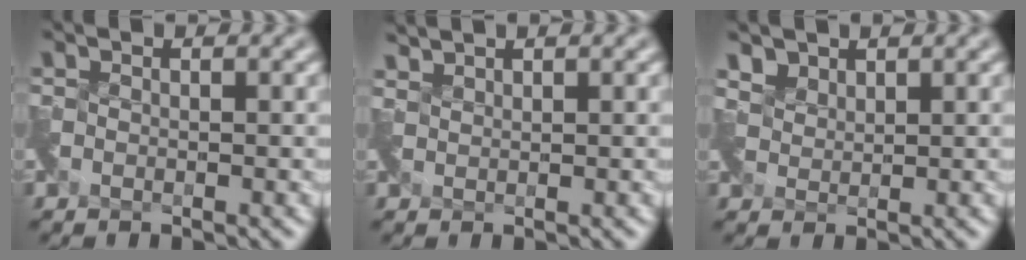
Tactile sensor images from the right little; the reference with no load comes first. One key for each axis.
{"total": 1.4, "fx": 1.4, "fy": 0.0, "fz": -0.4, "tx": 0.002, "ty": 0.011, "tz": 0.035}
{"total": 2.3, "fx": 2.1, "fy": 1.0, "fz": -0.5, "tx": 0.002, "ty": 0.003, "tz": 0.048}